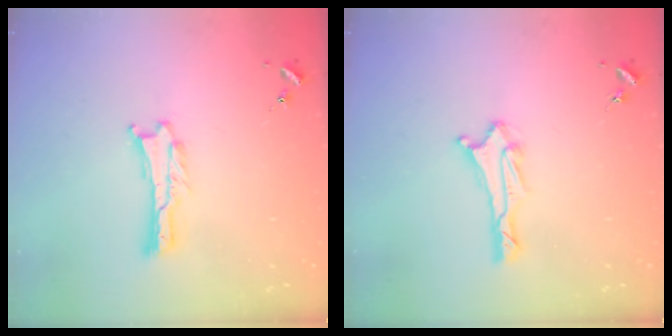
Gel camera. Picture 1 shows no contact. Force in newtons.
{"total": 2.0, "press": 1.8, "slide": 0.8}